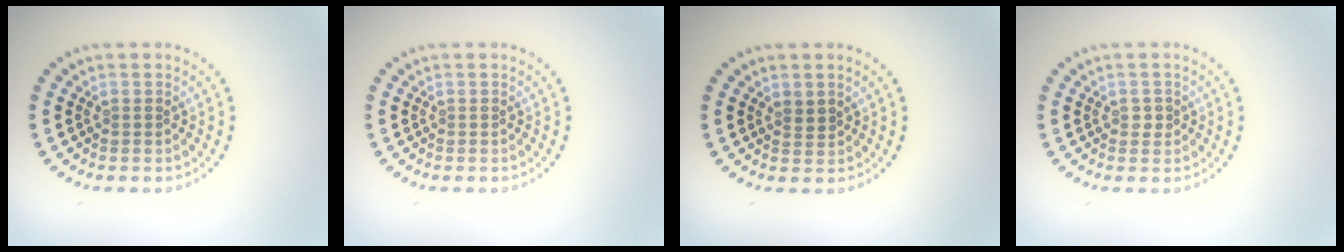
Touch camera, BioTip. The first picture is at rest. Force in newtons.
{"total": 0.0}
{"total": 1.1, "press": 0.9, "slide": 0.6}
{"total": 0.9, "press": 0.9, "slide": 0.1}